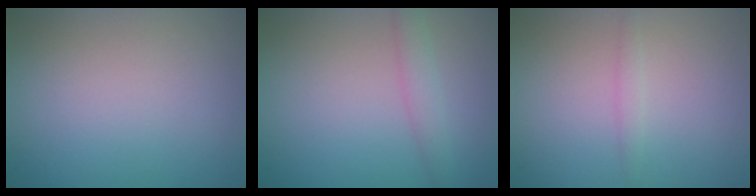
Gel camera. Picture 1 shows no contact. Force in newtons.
{"total": 1.8, "press": 1.8, "slide": 0.0}
{"total": 0.9, "press": 0.9, "slide": 0.0}